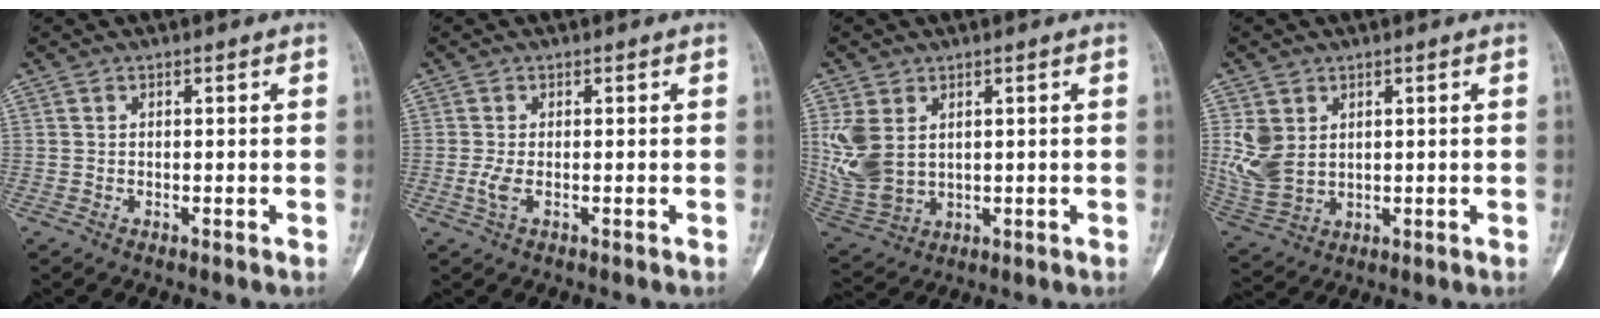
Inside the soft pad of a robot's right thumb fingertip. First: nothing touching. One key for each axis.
{"total": 2.1, "fx": -0.5, "fy": 0.7, "fz": 1.9, "tx": -0.055, "ty": -0.008, "tz": -0.010}
{"total": 9.9, "fx": 2.3, "fy": 6.9, "fz": 6.7, "tx": -0.146, "ty": -0.010, "tz": 0.065}
{"total": 7.9, "fx": 2.1, "fy": 5.9, "fz": 4.9, "tx": -0.097, "ty": -0.009, "tz": 0.059}